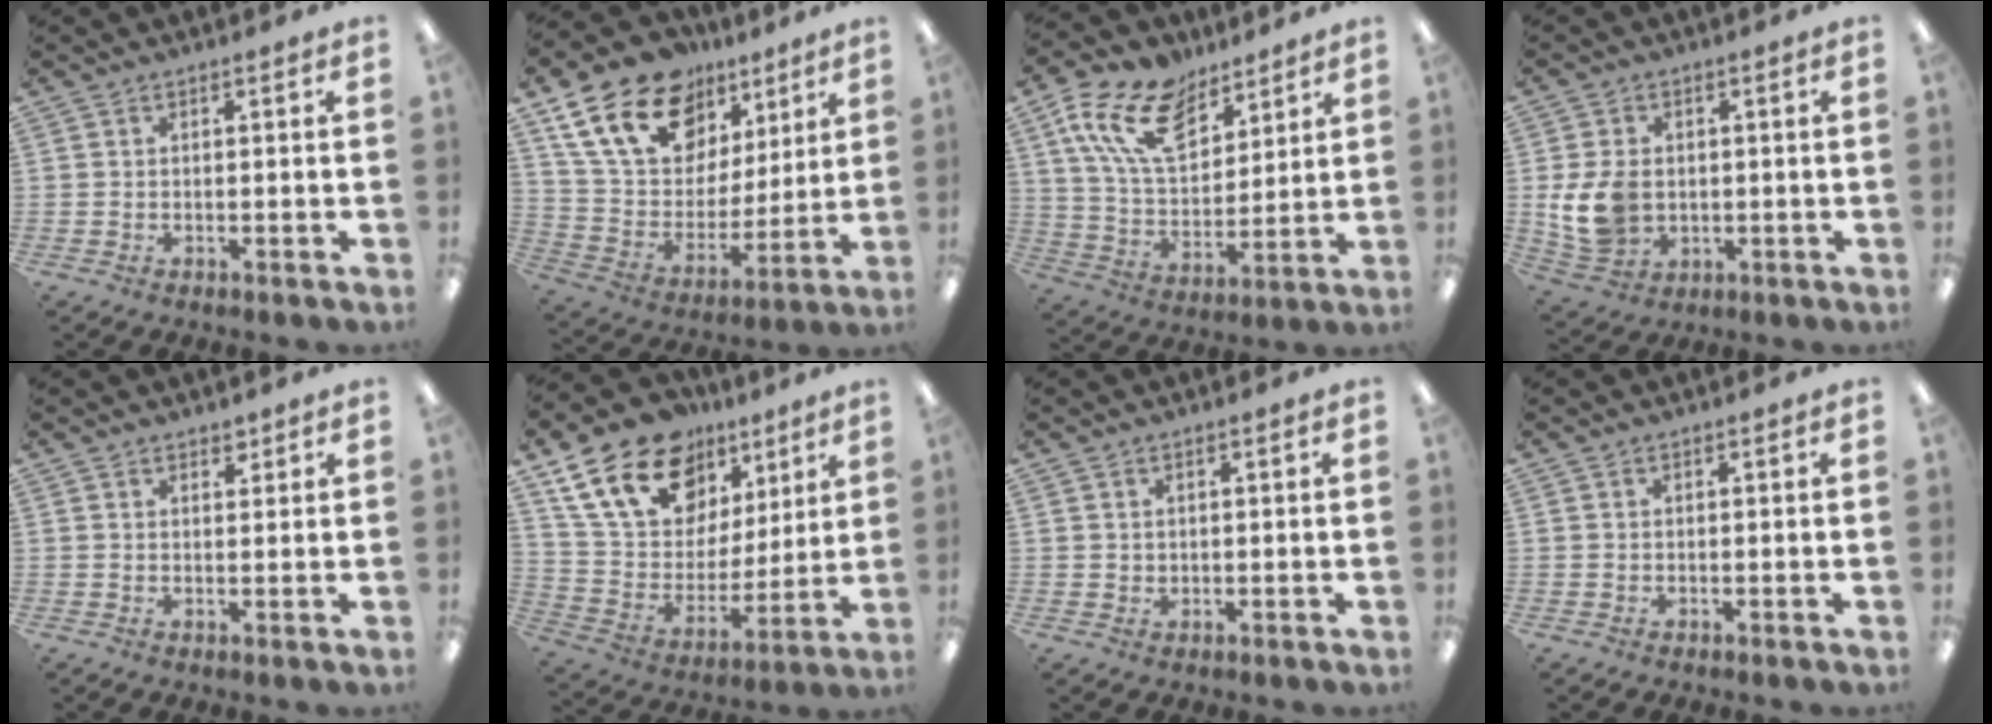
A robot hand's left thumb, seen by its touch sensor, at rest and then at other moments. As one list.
[{"total": 22.2, "force": [13.0, 14.2, 11.0], "torque": [-0.200, -0.052, 0.243]}, {"total": 18.0, "force": [10.2, 10.4, 10.6], "torque": [-0.203, -0.026, 0.193]}, {"total": 9.4, "force": [-0.1, 7.3, 5.9], "torque": [-0.137, 0.008, 0.001]}, {"total": 2.0, "force": [1.6, 1.0, 0.5], "torque": [0.005, -0.007, 0.026]}, {"total": 21.9, "force": [13.4, 13.8, 10.4], "torque": [-0.187, -0.061, 0.251]}, {"total": 1.1, "force": [0.7, 0.9, 0.1], "torque": [-0.002, 0.003, 0.012]}, {"total": 0.0}]